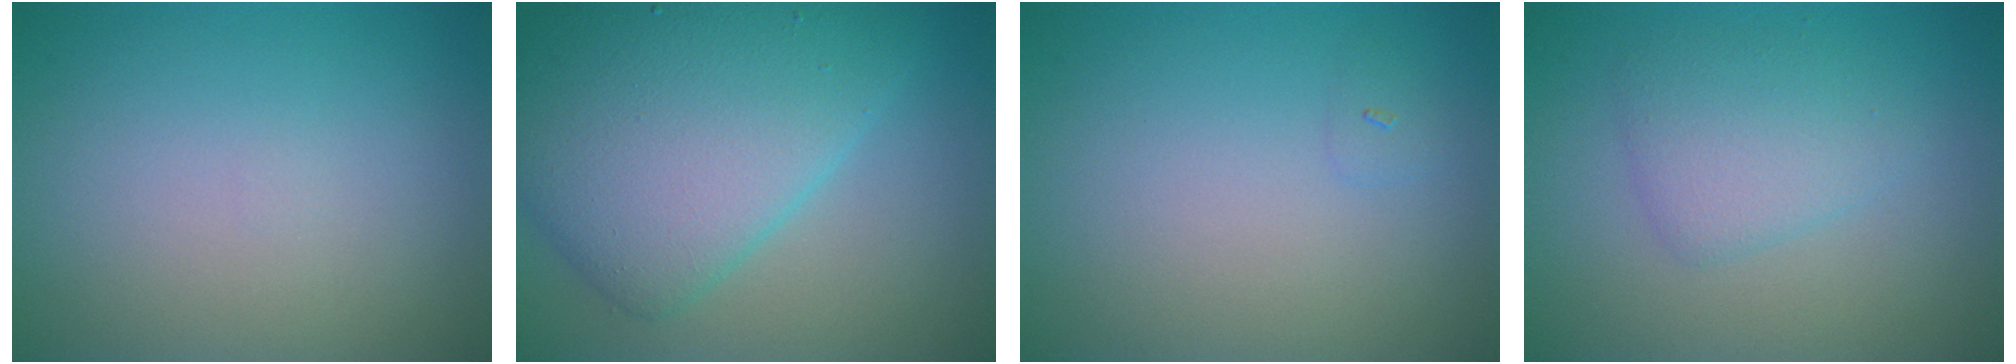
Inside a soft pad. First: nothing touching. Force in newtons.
{"total": 9.1, "press": 9.1, "slide": 0.1}
{"total": 0.6, "press": 0.6, "slide": 0.1}
{"total": 2.7, "press": 2.7, "slide": 0.1}